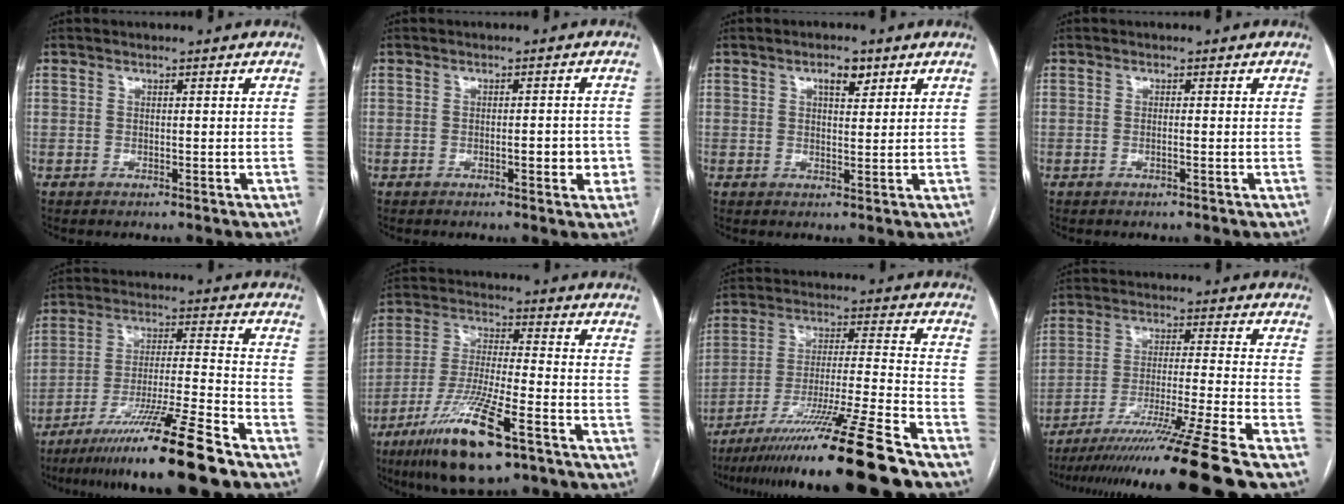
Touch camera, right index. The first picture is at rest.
{"total": 3.7, "force": [-0.9, 1.1, 3.4], "torque": [-0.044, 0.001, -0.010]}
{"total": 3.1, "force": [1.8, 1.2, 2.2], "torque": [-0.036, 0.003, 0.030]}
{"total": 0.6, "force": [-0.2, 0.0, 0.6], "torque": [-0.012, 0.000, -0.003]}
{"total": 16.1, "force": [-11.7, -1.4, 11.0], "torque": [-0.195, -0.029, -0.202]}
{"total": 15.6, "force": [-9.1, 2.3, 12.5], "torque": [-0.255, -0.035, -0.163]}
{"total": 18.8, "force": [-14.7, -2.6, 11.4], "torque": [-0.198, -0.030, -0.248]}
{"total": 18.2, "force": [-14.9, -4.2, 9.5], "torque": [-0.147, -0.050, -0.245]}